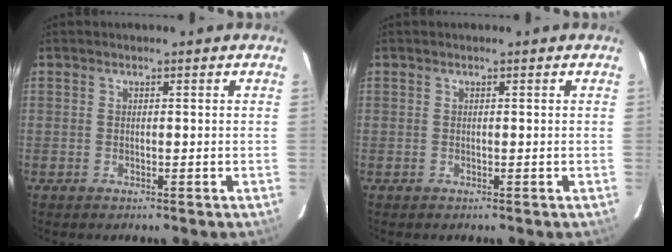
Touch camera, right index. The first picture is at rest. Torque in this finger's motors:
{"motor_torque": [0.00, 0.00, 0.00, 0.00]}